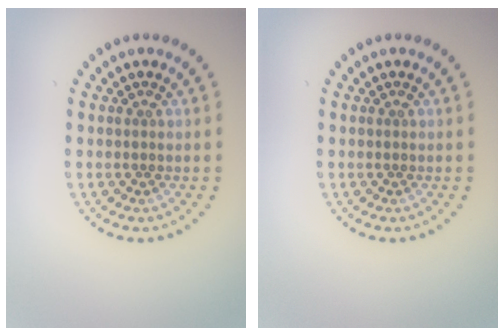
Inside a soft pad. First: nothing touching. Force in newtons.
{"total": 0.0}